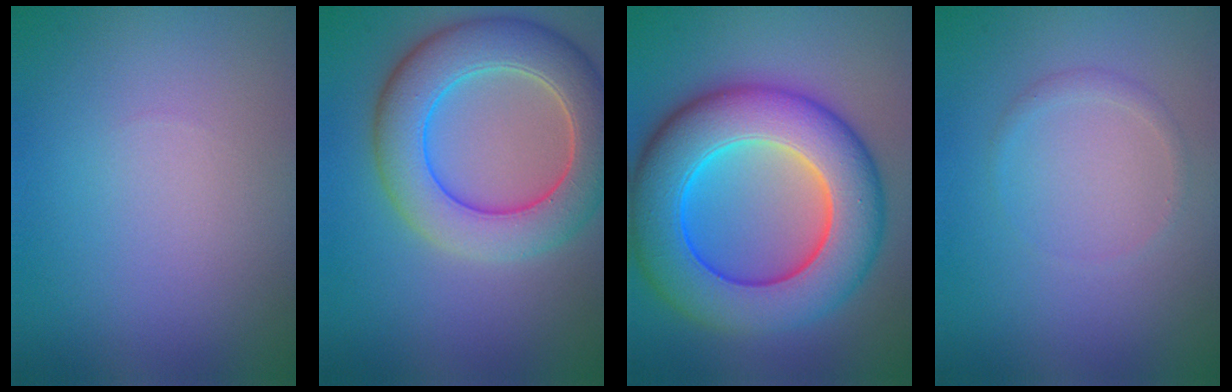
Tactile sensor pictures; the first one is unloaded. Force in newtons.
{"total": 8.1, "press": 8.1, "slide": 0.5}
{"total": 12.2, "press": 12.2, "slide": 0.2}
{"total": 0.8, "press": 0.8, "slide": 0.1}